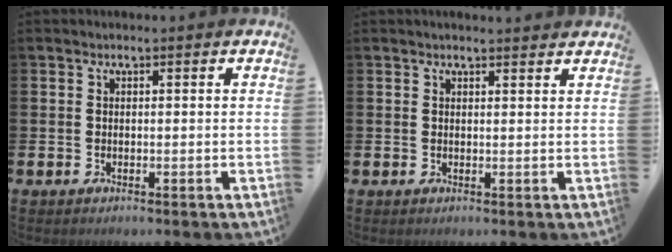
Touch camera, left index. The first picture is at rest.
{"total": 1.3, "force": [1.3, 0.0, 0.1], "torque": [0.005, -0.006, 0.022]}